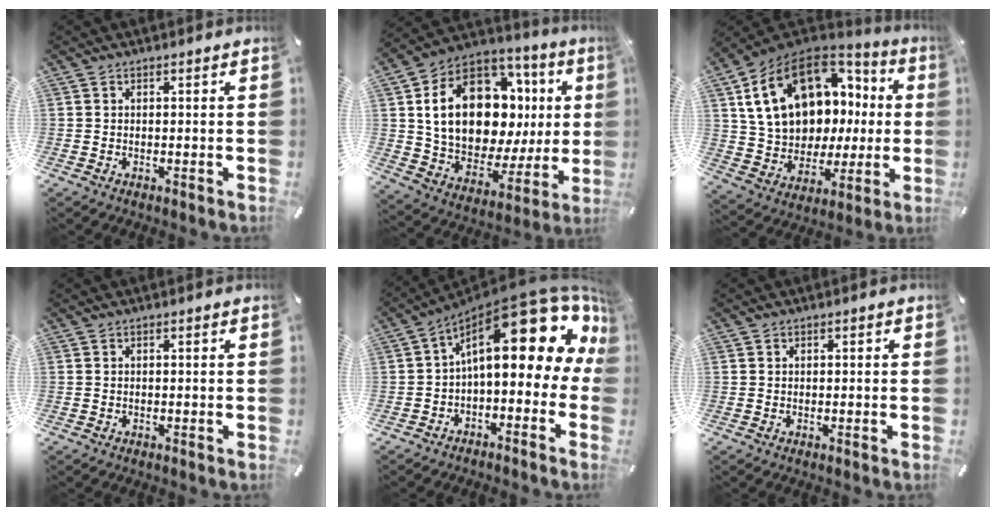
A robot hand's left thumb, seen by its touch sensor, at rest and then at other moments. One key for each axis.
{"total": 23.0, "fx": 6.2, "fy": 15.0, "fz": 16.2, "tx": -0.292, "ty": -0.037, "tz": 0.116}
{"total": 19.8, "fx": 6.7, "fy": 14.1, "fz": 12.1, "tx": -0.231, "ty": -0.031, "tz": 0.131}
{"total": 0.0}
{"total": 22.5, "fx": 8.7, "fy": 8.9, "fz": 18.7, "tx": -0.274, "ty": -0.071, "tz": 0.144}
{"total": 0.7, "fx": 0.0, "fy": 0.7, "fz": 0.1, "tx": -0.002, "ty": 0.006, "tz": -0.002}